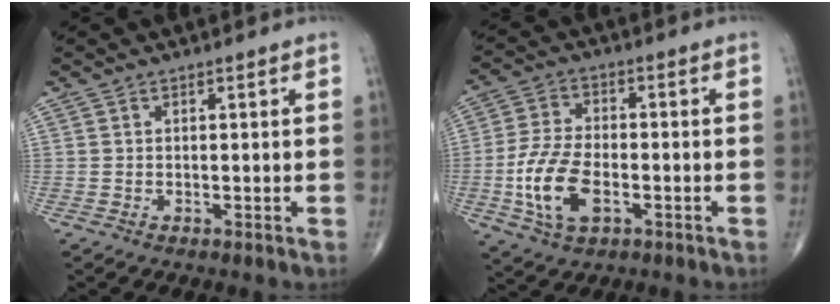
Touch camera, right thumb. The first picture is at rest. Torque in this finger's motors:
{"motor_torque": [0.23, 0.37, 1.08, -0.10, 0.36]}